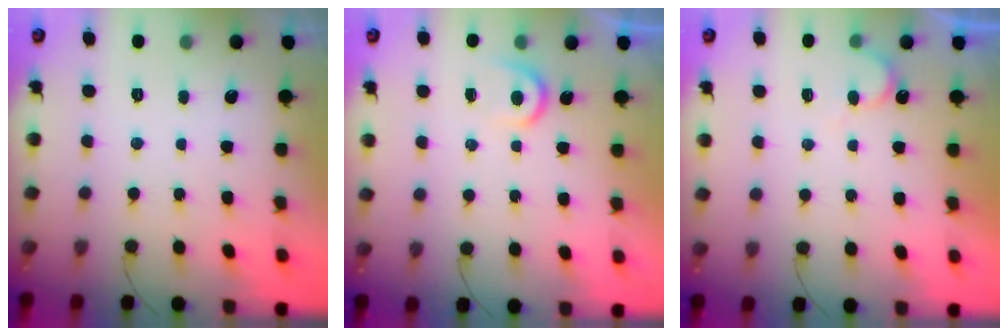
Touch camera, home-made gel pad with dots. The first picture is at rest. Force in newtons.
{"total": 3.7, "press": 3.7, "slide": 0.5}
{"total": 4.9, "press": 4.9, "slide": 0.3}